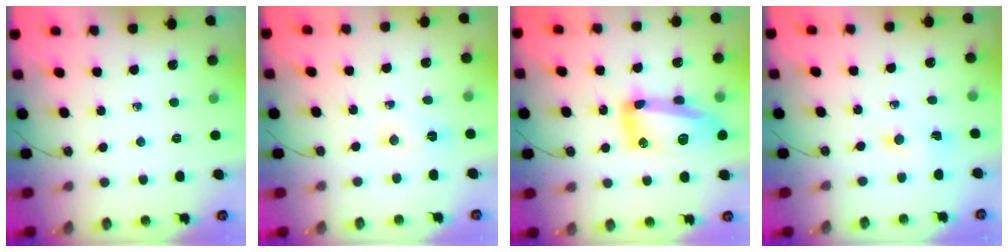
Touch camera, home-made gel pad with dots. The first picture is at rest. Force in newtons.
{"total": 2.2, "press": 2.2, "slide": 0.5}
{"total": 15.6, "press": 15.5, "slide": 1.3}
{"total": 2.8, "press": 1.9, "slide": 2.1}